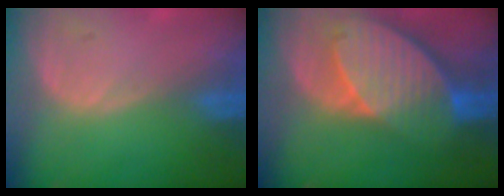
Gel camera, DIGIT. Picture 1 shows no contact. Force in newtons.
{"total": 10.2, "press": 8.9, "slide": 5.0}